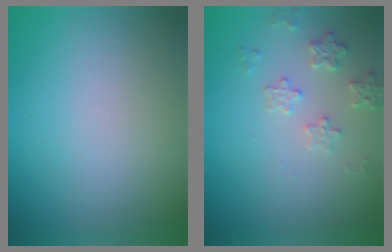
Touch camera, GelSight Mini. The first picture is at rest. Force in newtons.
{"total": 2.2, "press": 2.1, "slide": 0.4}